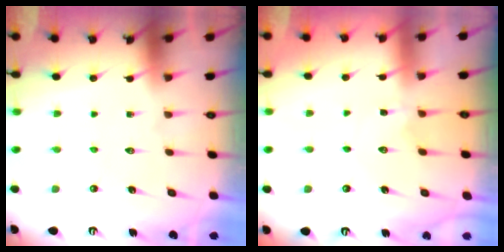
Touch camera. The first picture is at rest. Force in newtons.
{"total": 1.9, "press": 1.9, "slide": 0.2}